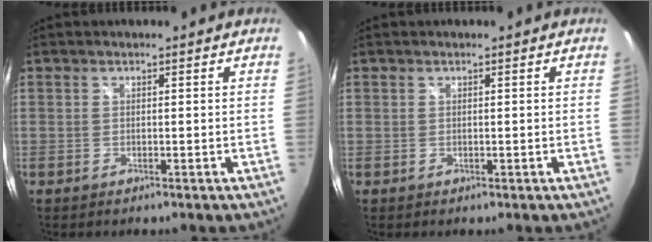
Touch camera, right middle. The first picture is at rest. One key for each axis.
{"total": 0.0}